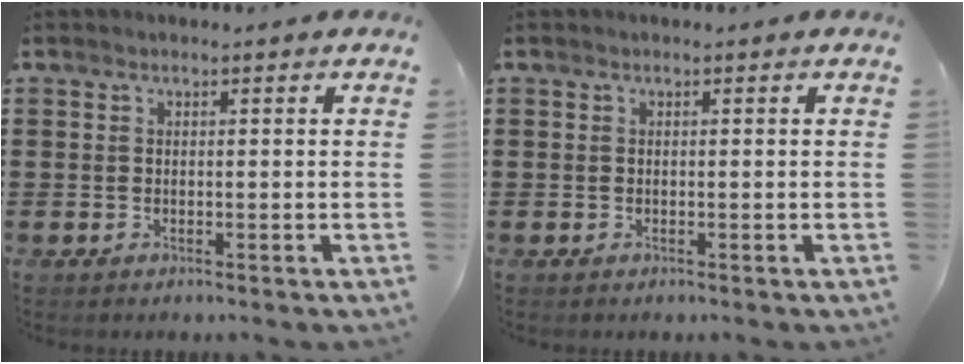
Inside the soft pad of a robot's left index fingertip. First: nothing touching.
{"total": 0.0}